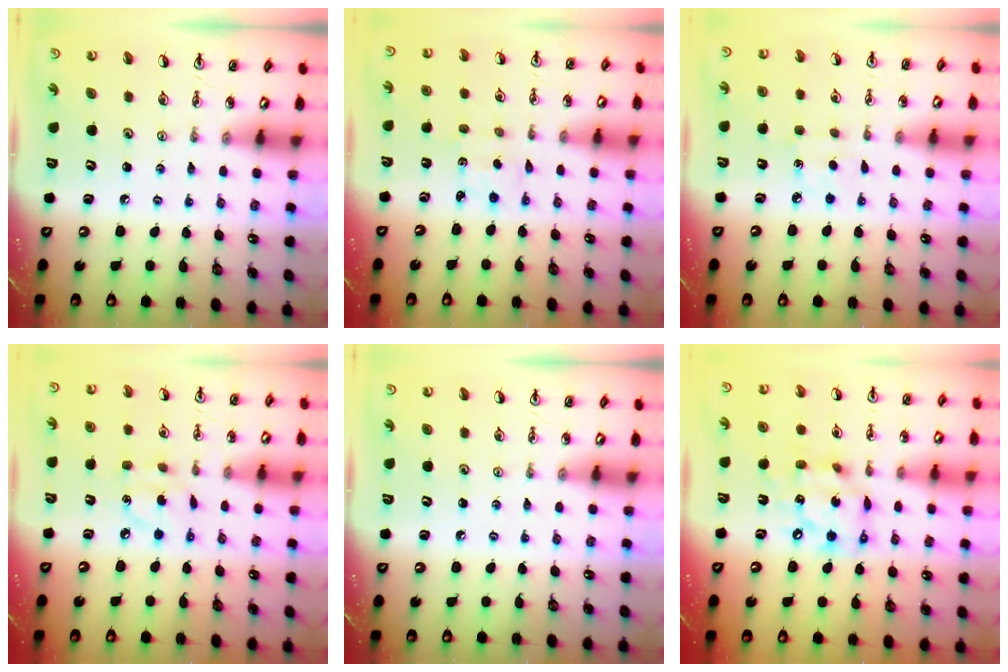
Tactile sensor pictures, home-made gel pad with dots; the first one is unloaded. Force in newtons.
{"total": 1.3, "press": 1.2, "slide": 0.6}
{"total": 4.1, "press": 4.0, "slide": 0.6}
{"total": 4.7, "press": 4.7, "slide": 0.1}
{"total": 0.0}
{"total": 13.8, "press": 13.8, "slide": 1.3}